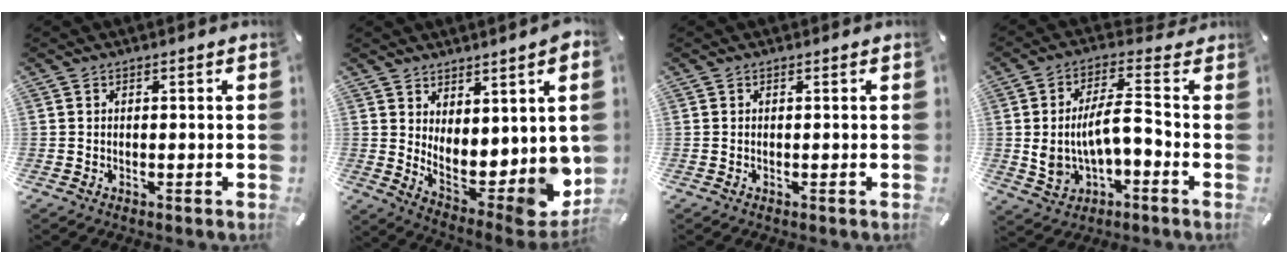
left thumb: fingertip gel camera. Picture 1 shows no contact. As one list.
[{"total": 8.1, "force": [1.0, 4.5, 6.7], "torque": [-0.051, -0.056, 0.028]}, {"total": 0.0}, {"total": 11.4, "force": [-0.5, 7.0, 9.0], "torque": [-0.176, 0.003, -0.006]}]